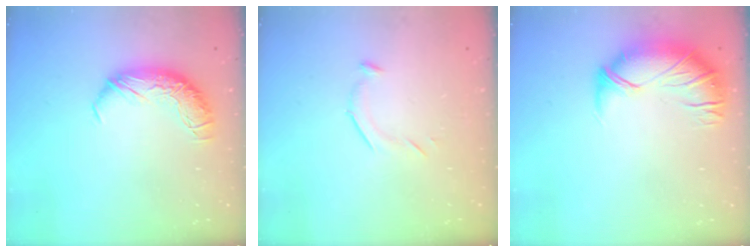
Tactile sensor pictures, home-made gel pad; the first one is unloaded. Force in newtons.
{"total": 6.5, "press": 6.5, "slide": 1.0}
{"total": 3.1, "press": 2.1, "slide": 2.3}